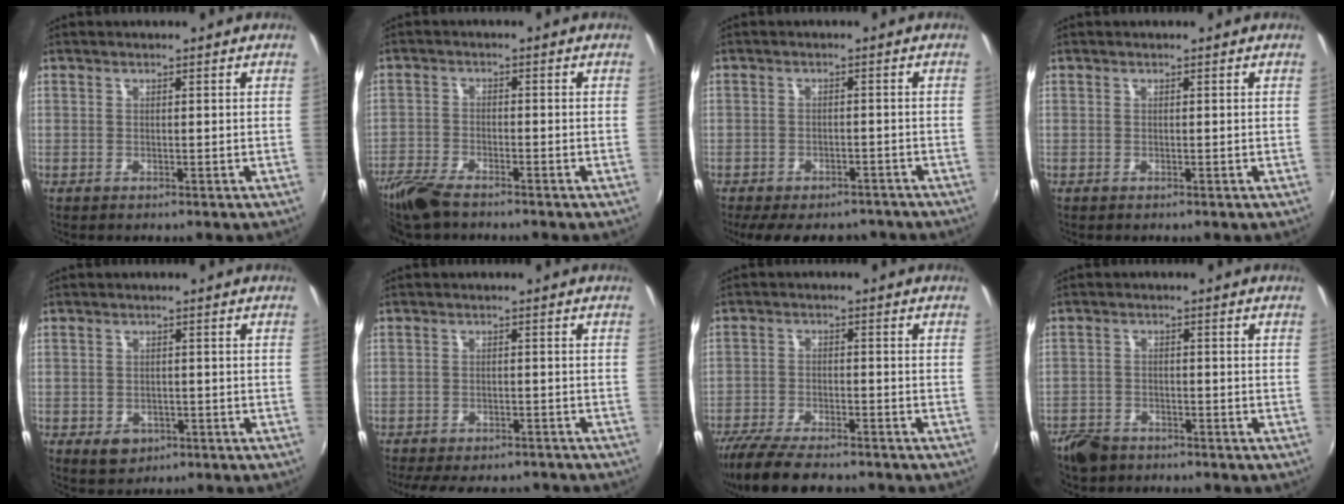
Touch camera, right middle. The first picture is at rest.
{"total": 7.9, "force": [-6.4, 2.2, 4.0], "torque": [-0.110, -0.024, -0.128]}
{"total": 11.2, "force": [-8.9, 5.1, 4.6], "torque": [-0.101, -0.006, -0.119]}
{"total": 0.0}
{"total": 3.9, "force": [-1.8, 3.0, 1.7], "torque": [-0.036, -0.004, -0.018]}
{"total": 11.4, "force": [-9.4, 4.3, 4.7], "torque": [-0.109, -0.010, -0.132]}
{"total": 12.8, "force": [-10.8, 3.0, 6.2], "torque": [-0.144, -0.035, -0.183]}
{"total": 6.2, "force": [-4.8, 3.5, 1.7], "torque": [-0.060, 0.004, -0.085]}